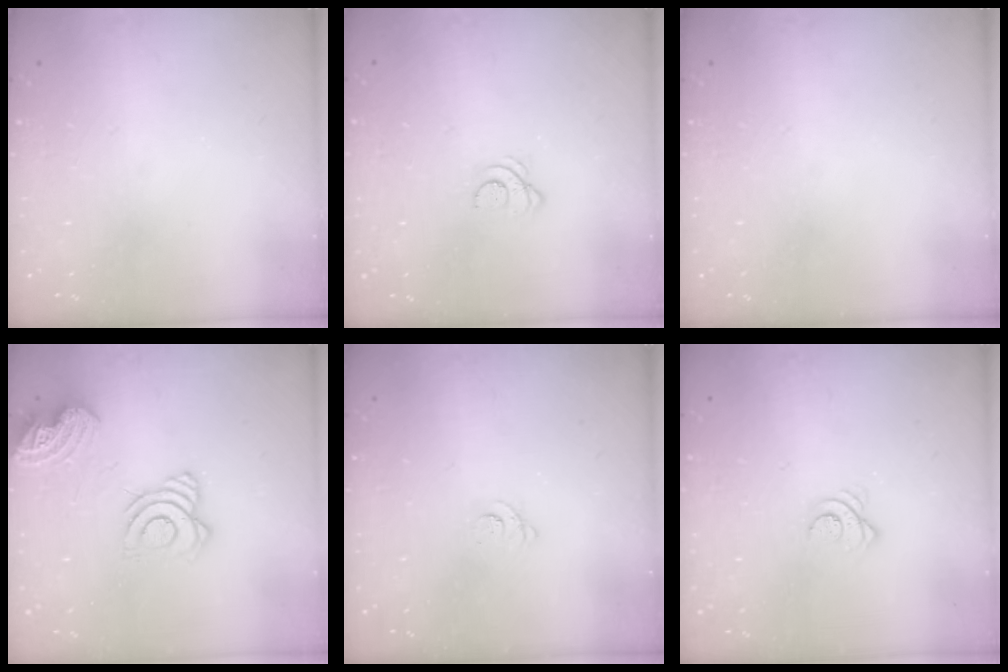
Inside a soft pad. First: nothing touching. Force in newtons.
{"total": 2.5, "press": 2.5, "slide": 0.3}
{"total": 0.0}
{"total": 14.6, "press": 14.5, "slide": 1.8}
{"total": 2.3, "press": 2.2, "slide": 0.2}
{"total": 3.5, "press": 3.5, "slide": 0.5}